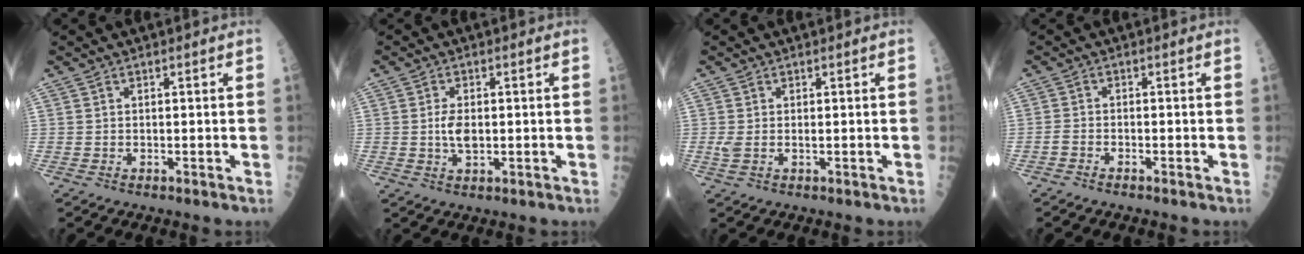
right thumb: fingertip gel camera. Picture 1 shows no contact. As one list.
[{"total": 3.8, "force": [-0.1, 2.0, 3.3], "torque": [-0.058, -0.003, -0.001]}, {"total": 2.0, "force": [0.0, 0.9, 1.8], "torque": [-0.054, 0.002, 0.003]}, {"total": 1.2, "force": [-1.0, 0.2, 0.7], "torque": [-0.022, 0.008, -0.019]}]